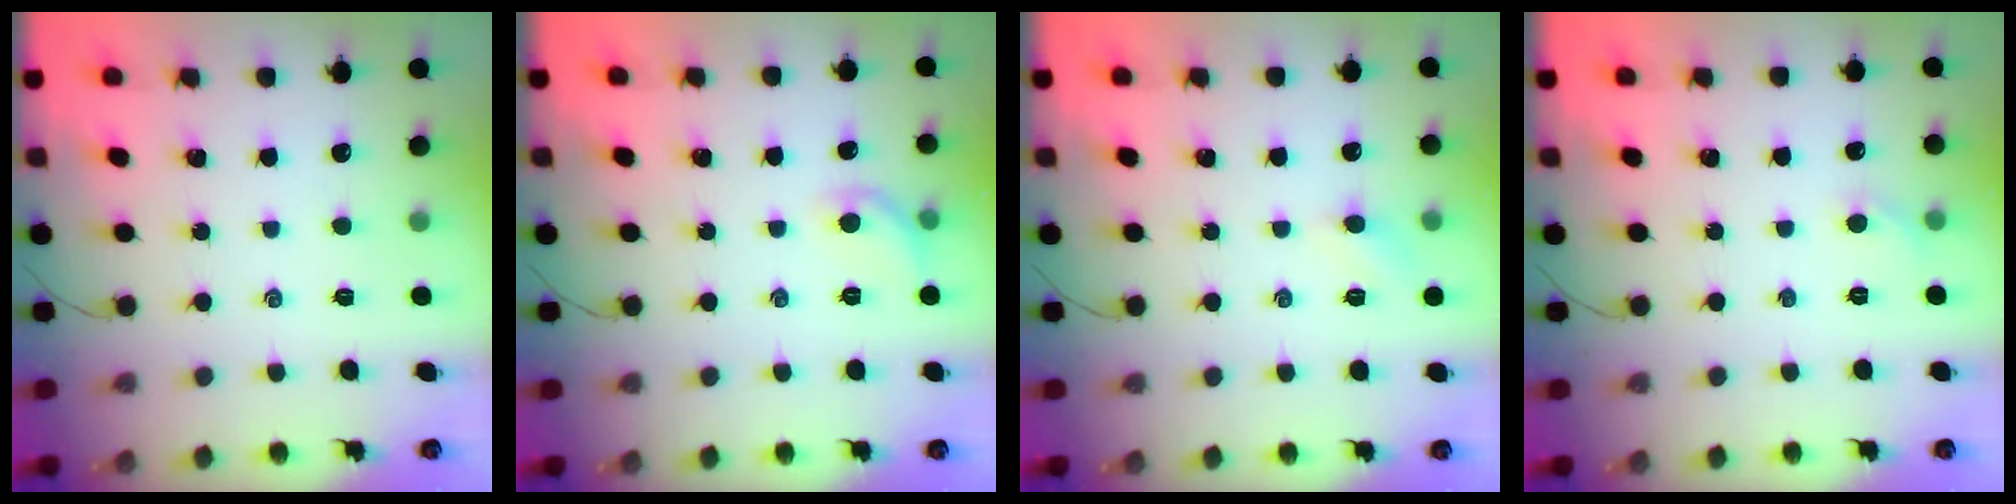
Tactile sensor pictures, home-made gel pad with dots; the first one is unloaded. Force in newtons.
{"total": 5.9, "press": 5.8, "slide": 1.3}
{"total": 4.8, "press": 4.6, "slide": 1.4}
{"total": 3.2, "press": 3.0, "slide": 1.2}